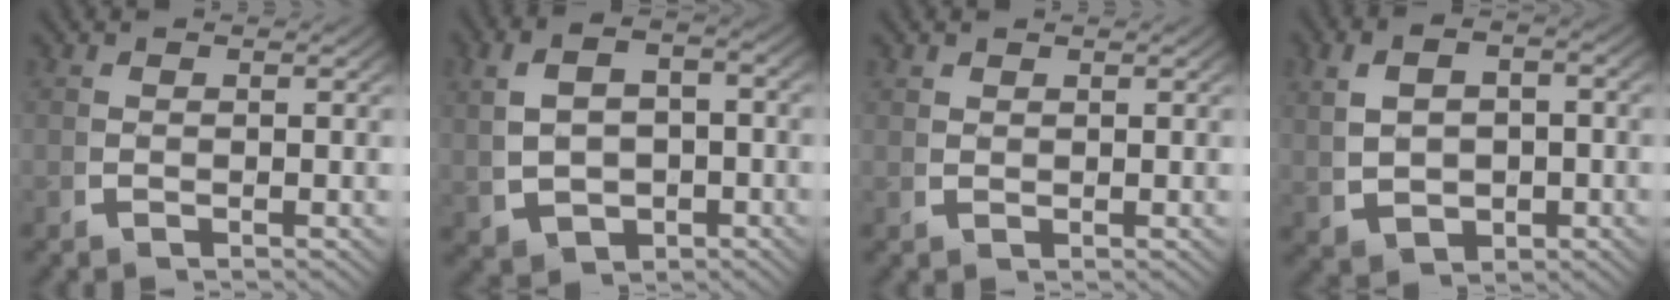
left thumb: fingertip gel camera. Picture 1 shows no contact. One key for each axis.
{"total": 6.4, "fx": -0.5, "fy": 4.6, "fz": 4.4, "tx": -0.073, "ty": -0.011, "tz": 0.003}
{"total": 0.9, "fx": 0.8, "fy": 0.3, "fz": 0.1, "tx": 0.006, "ty": 0.004, "tz": 0.019}
{"total": 5.9, "fx": 0.0, "fy": 4.2, "fz": 4.2, "tx": -0.074, "ty": -0.013, "tz": 0.013}